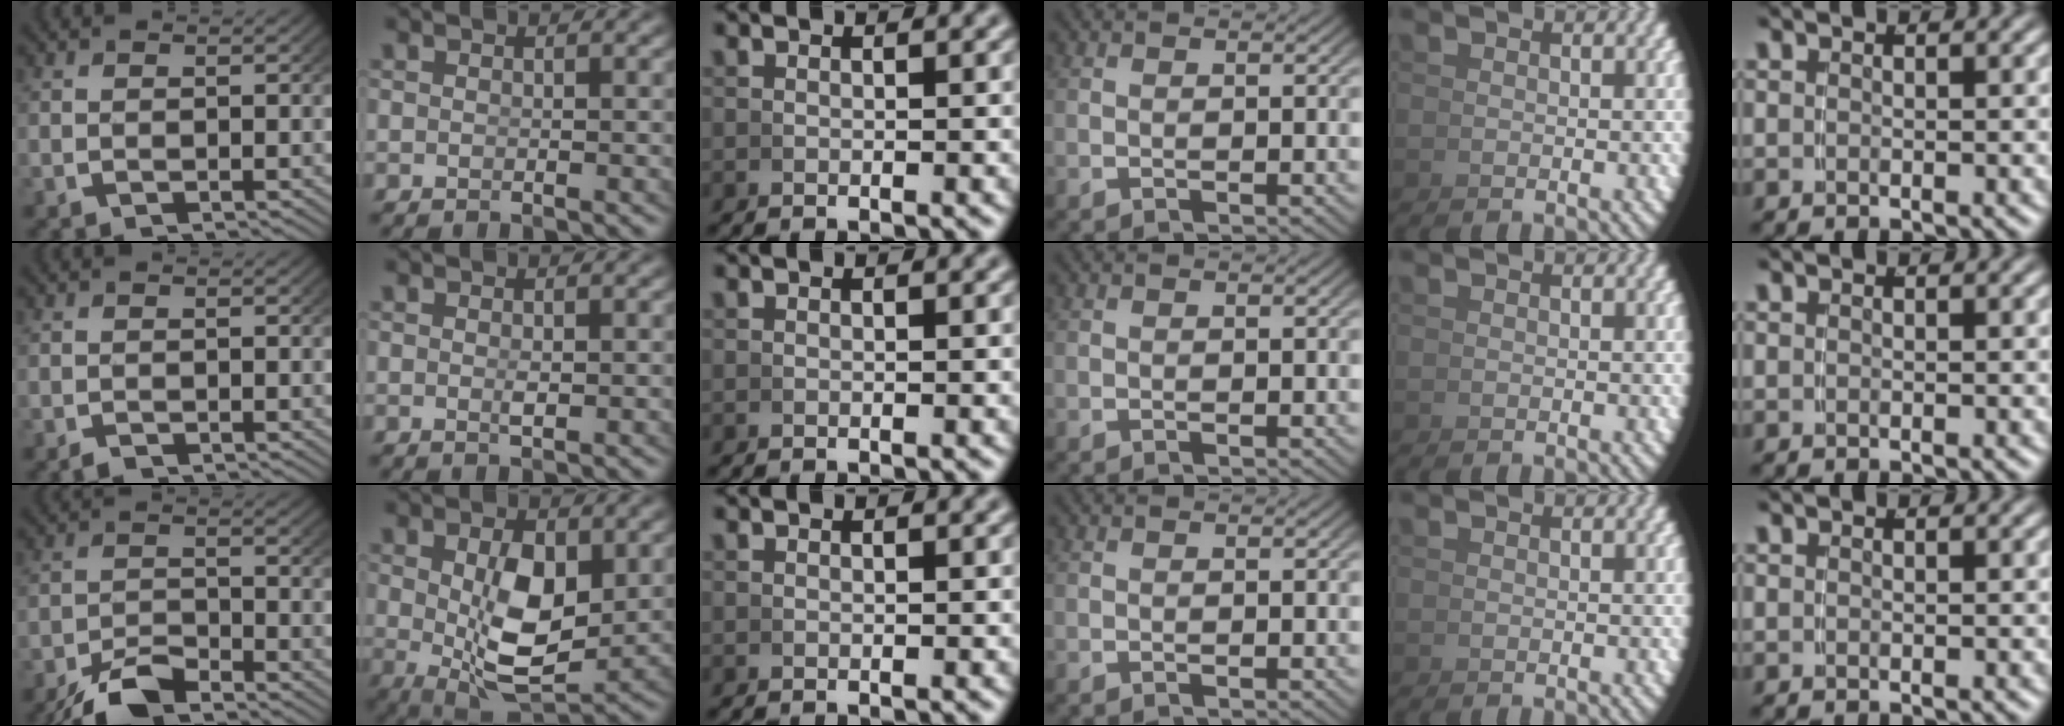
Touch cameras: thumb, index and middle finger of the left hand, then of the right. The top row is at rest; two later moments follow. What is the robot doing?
{"motion": "grasp_and_lifting", "object": "pen"}